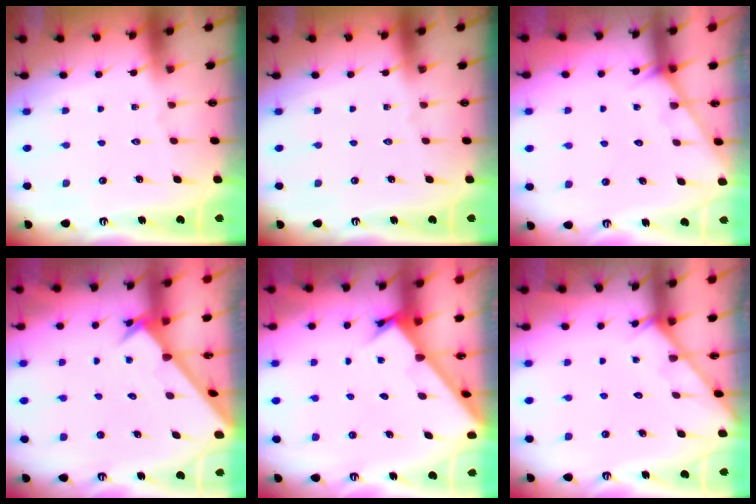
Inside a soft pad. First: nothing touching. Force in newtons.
{"total": 0.0}
{"total": 3.2, "press": 3.2, "slide": 0.3}
{"total": 2.5, "press": 2.5, "slide": 0.2}
{"total": 1.9, "press": 1.9, "slide": 0.1}
{"total": 4.8, "press": 4.8, "slide": 0.1}